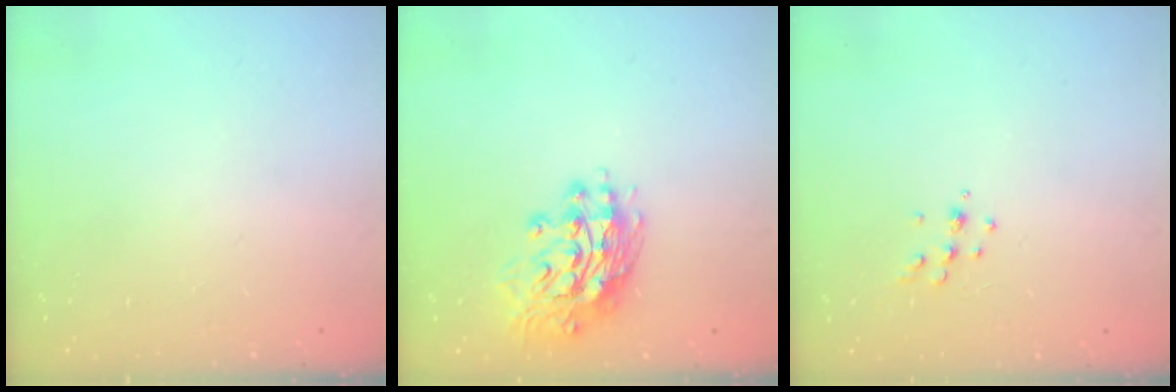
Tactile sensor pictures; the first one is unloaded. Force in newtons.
{"total": 13.6, "press": 13.6, "slide": 1.5}
{"total": 6.3, "press": 6.2, "slide": 0.8}